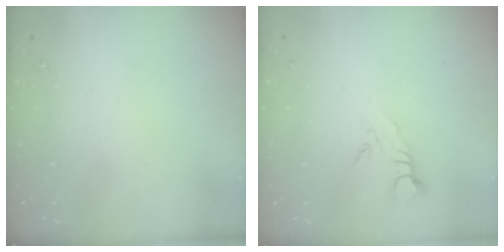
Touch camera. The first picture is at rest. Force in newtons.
{"total": 3.7, "press": 3.6, "slide": 0.3}